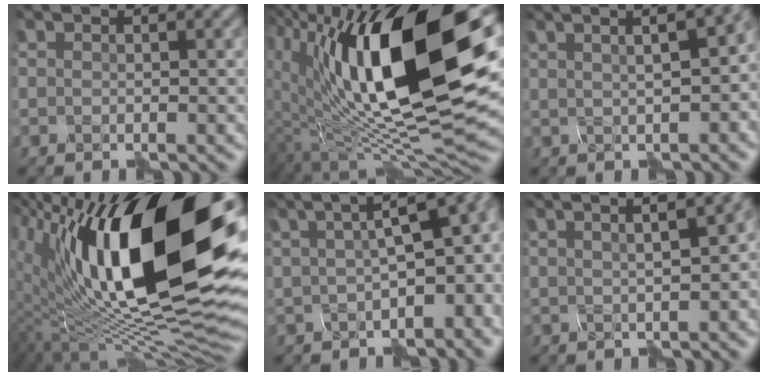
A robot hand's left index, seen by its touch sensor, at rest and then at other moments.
{"total": 17.5, "force": [4.9, 6.4, 15.6], "torque": [-0.262, -0.006, 0.078]}
{"total": 10.5, "force": [3.2, 4.6, 8.9], "torque": [-0.079, 0.046, 0.026]}
{"total": 19.7, "force": [5.8, 7.5, 17.2], "torque": [-0.272, 0.022, 0.090]}
{"total": 9.7, "force": [1.7, 4.0, 8.7], "torque": [-0.106, 0.014, 0.029]}
{"total": 8.1, "force": [2.7, 3.2, 6.9], "torque": [-0.047, 0.035, 0.022]}